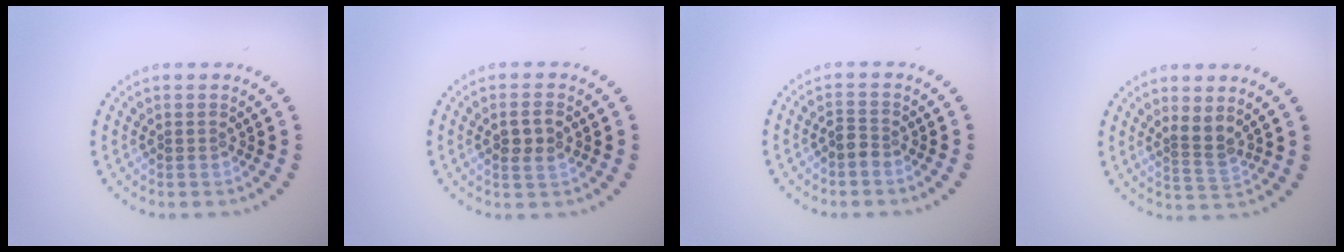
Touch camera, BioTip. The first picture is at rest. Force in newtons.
{"total": 2.2, "press": 2.1, "slide": 0.4}
{"total": 1.4, "press": 1.1, "slide": 0.8}
{"total": 2.3, "press": 1.7, "slide": 1.5}